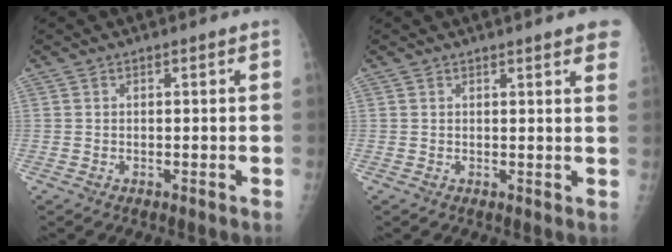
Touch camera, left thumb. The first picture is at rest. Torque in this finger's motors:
{"motor_torque": [2.52, 2.50, 0.40, -0.46, 0.00]}